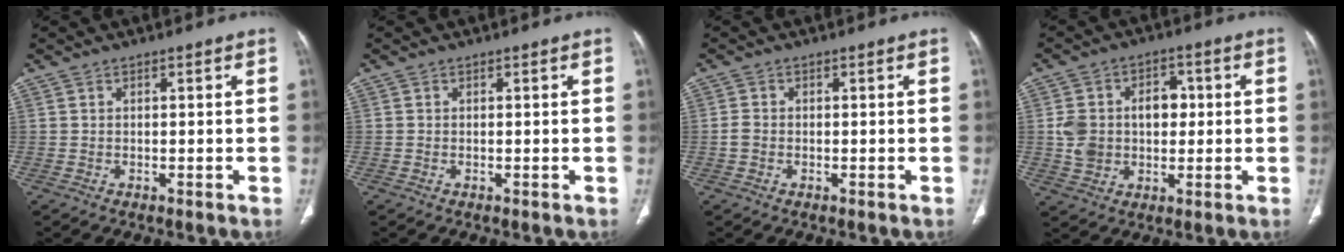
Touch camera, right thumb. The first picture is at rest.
{"total": 0.0}
{"total": 1.6, "force": [-0.4, 1.3, 0.9], "torque": [-0.017, 0.004, -0.009]}
{"total": 10.6, "force": [0.6, 8.1, 6.8], "torque": [-0.086, 0.019, 0.016]}